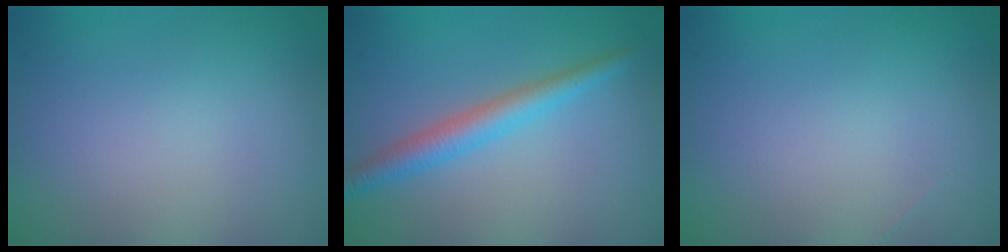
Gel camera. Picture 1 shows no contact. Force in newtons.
{"total": 2.7, "press": 2.7, "slide": 0.1}
{"total": 0.0}